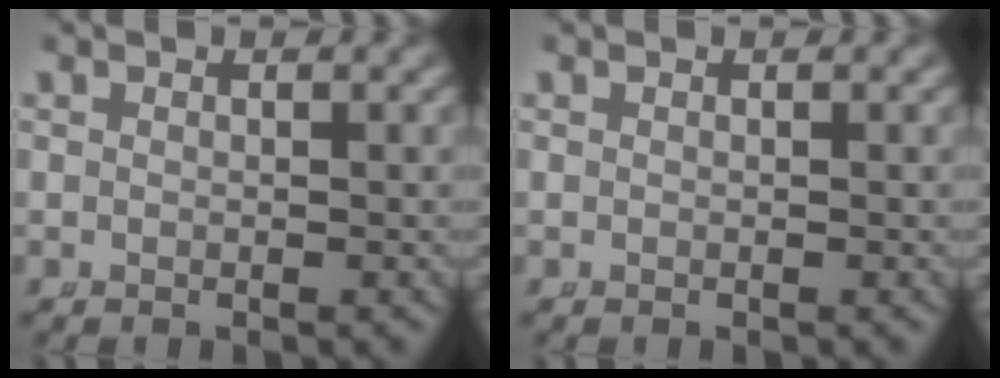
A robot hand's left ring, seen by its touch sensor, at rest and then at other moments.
{"total": 0.0}